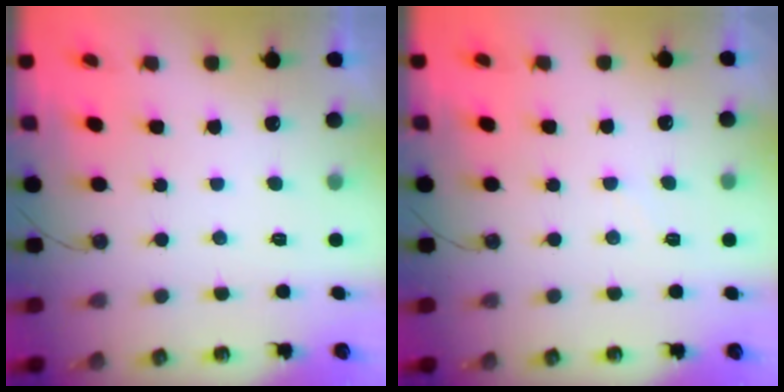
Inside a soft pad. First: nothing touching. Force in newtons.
{"total": 3.8, "press": 3.8, "slide": 0.6}